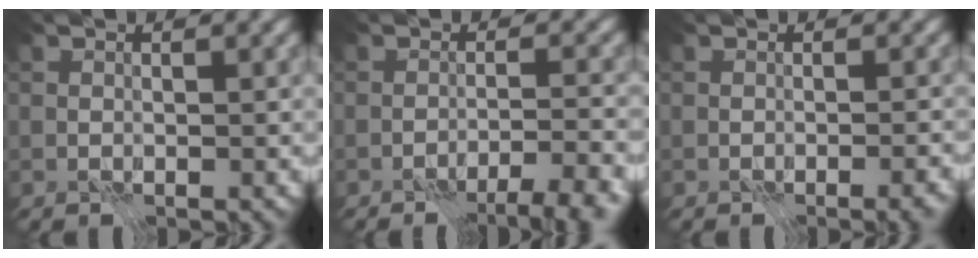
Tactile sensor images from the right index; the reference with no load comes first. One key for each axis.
{"total": 4.0, "fx": -3.2, "fy": 0.2, "fz": 2.5, "tx": -0.036, "ty": 0.001, "tz": -0.050}
{"total": 1.9, "fx": -1.1, "fy": 0.4, "fz": 1.4, "tx": -0.020, "ty": -0.003, "tz": -0.014}